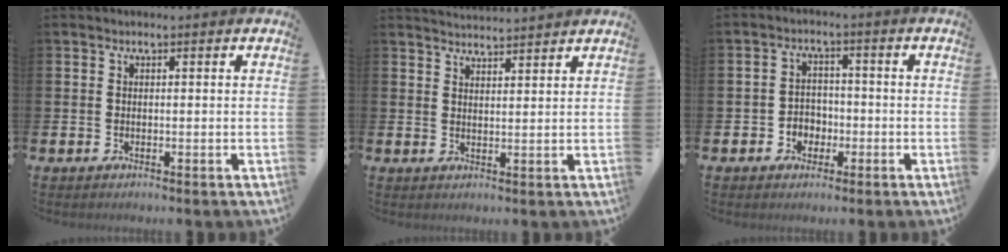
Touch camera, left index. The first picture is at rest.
{"total": 3.4, "force": [3.4, -0.1, -0.1], "torque": [0.000, -0.021, 0.061]}
{"total": 3.1, "force": [-1.4, 2.6, 0.8], "torque": [-0.016, -0.001, -0.035]}